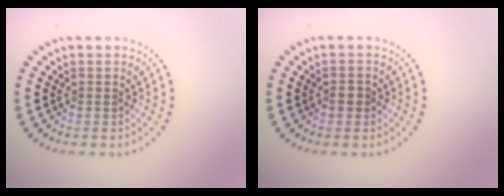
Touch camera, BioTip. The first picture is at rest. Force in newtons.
{"total": 1.0, "press": 1.0, "slide": 0.4}